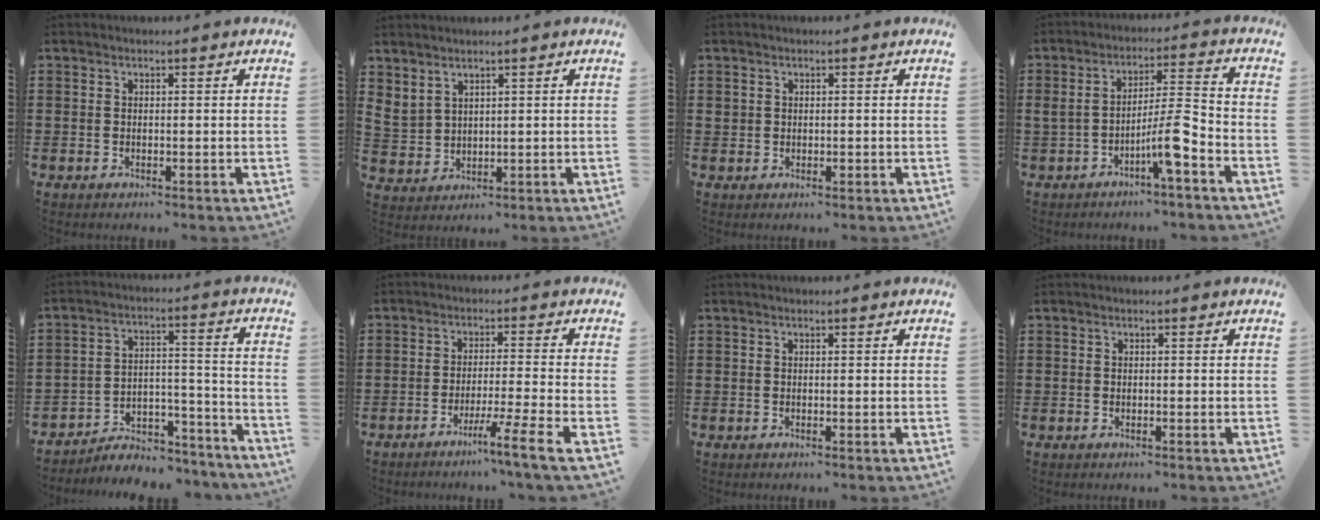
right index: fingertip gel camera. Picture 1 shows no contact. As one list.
[{"total": 2.5, "force": [2.1, 1.3, 0.3], "torque": [-0.016, 0.005, 0.040]}, {"total": 0.9, "force": [0.3, 0.8, 0.3], "torque": [-0.007, 0.004, 0.006]}, {"total": 7.9, "force": [-3.6, 1.5, 6.9], "torque": [-0.121, 0.007, -0.066]}, {"total": 5.1, "force": [-4.7, 1.8, 0.9], "torque": [-0.017, 0.011, -0.094]}, {"total": 5.6, "force": [-3.9, -1.4, 3.7], "torque": [-0.057, -0.014, -0.071]}, {"total": 0.0}, {"total": 0.0}]